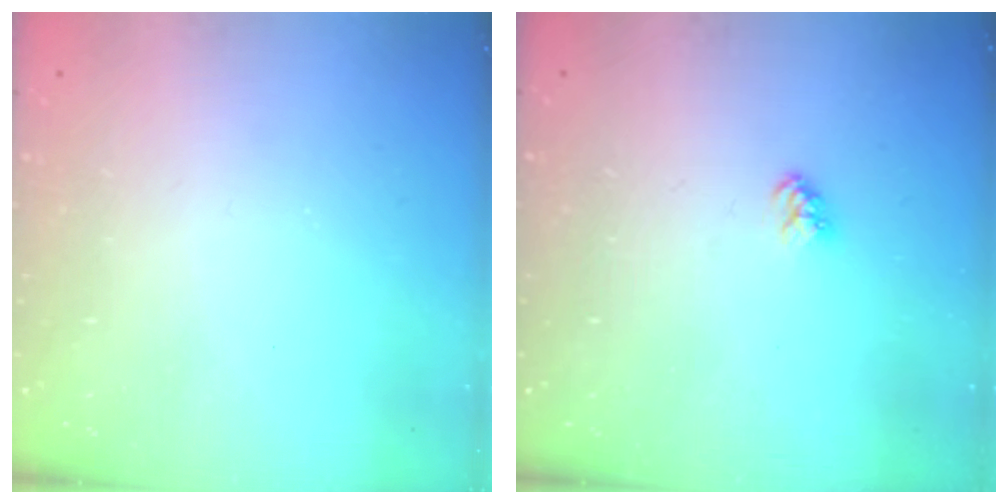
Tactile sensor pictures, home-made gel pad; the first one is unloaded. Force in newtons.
{"total": 3.2, "press": 3.1, "slide": 0.3}